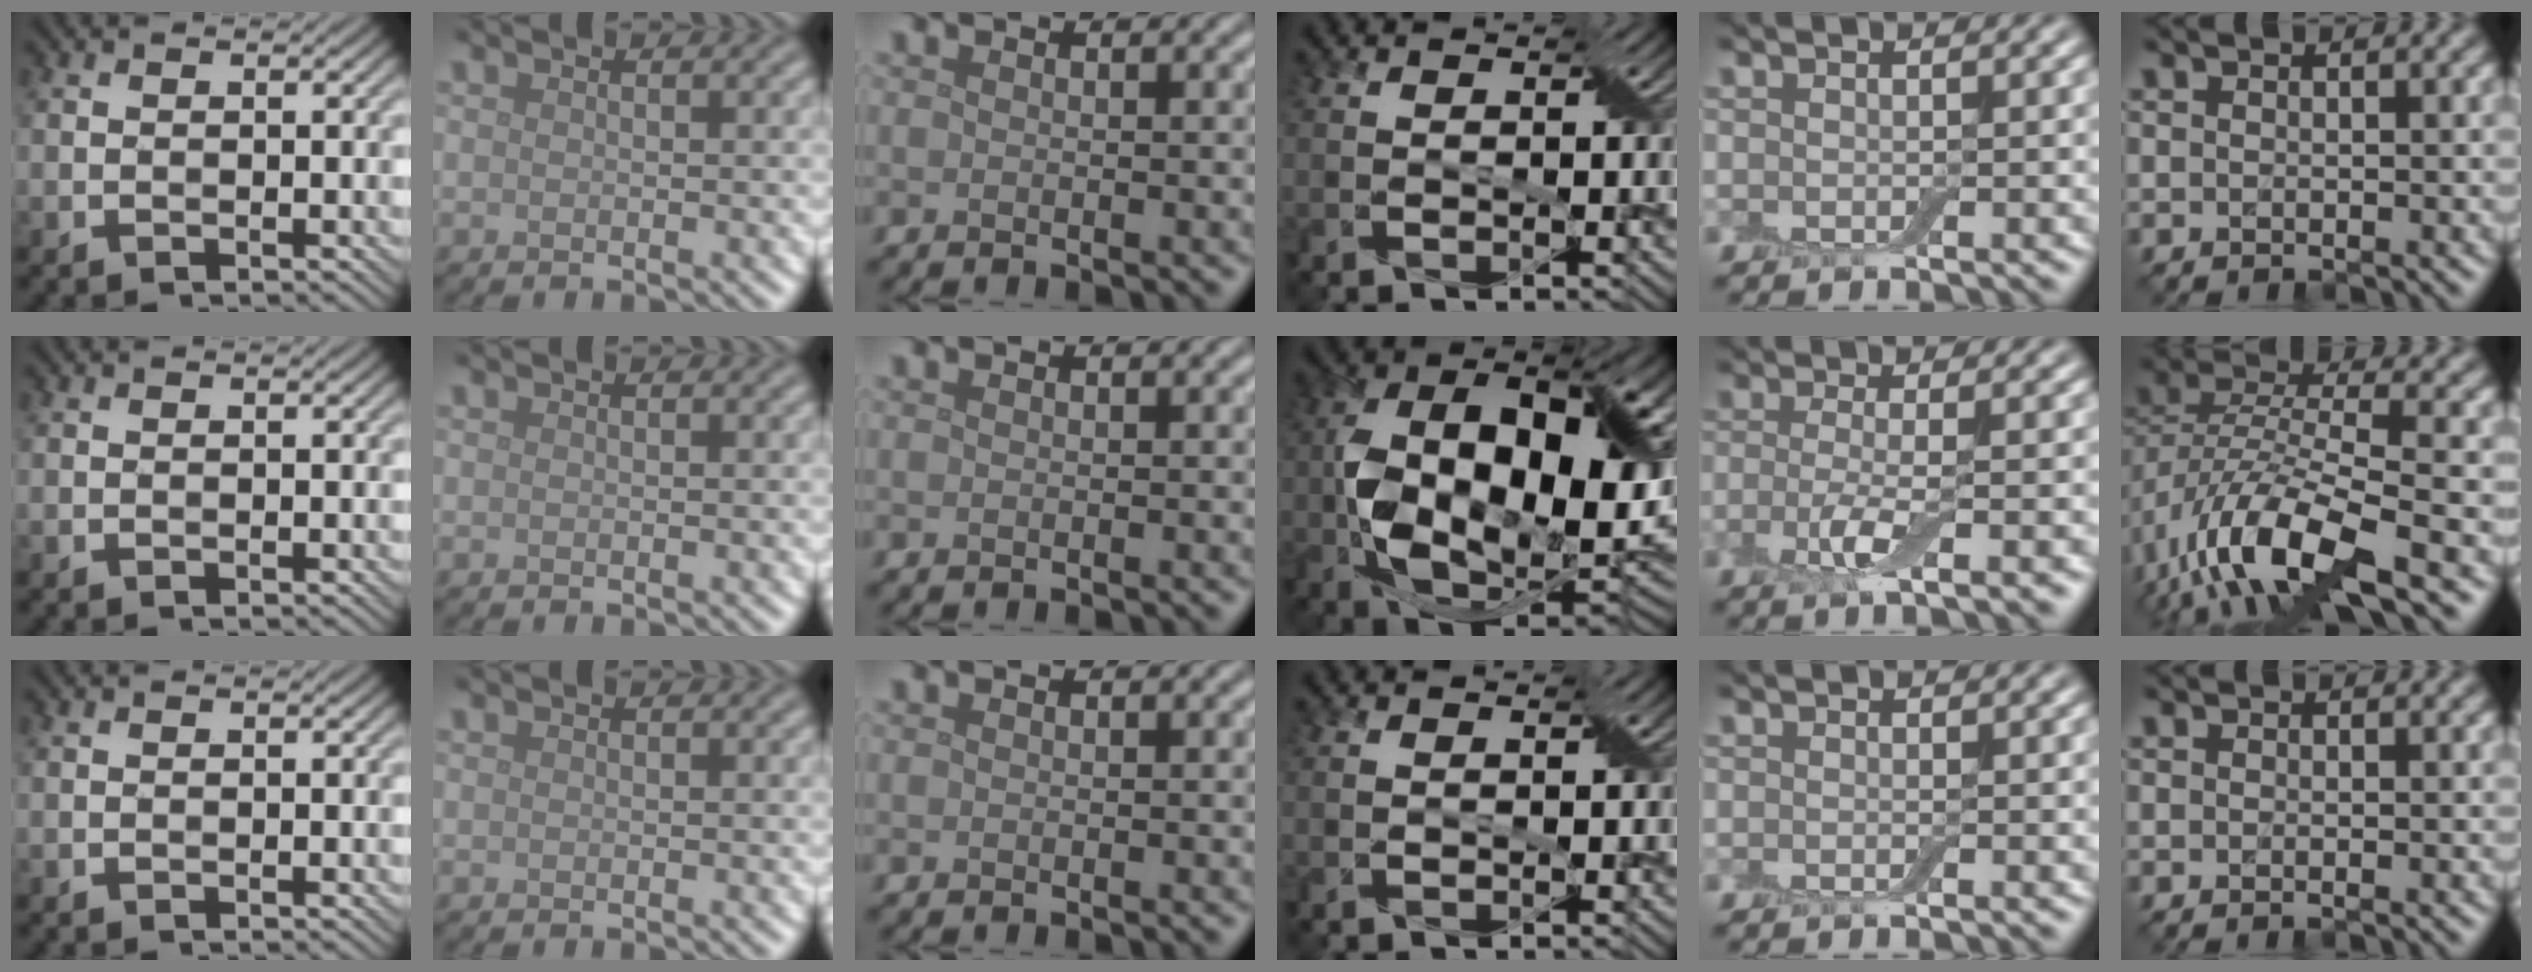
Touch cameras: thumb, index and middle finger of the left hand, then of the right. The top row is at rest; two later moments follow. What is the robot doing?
{"motion": "insert", "object": "drawer"}